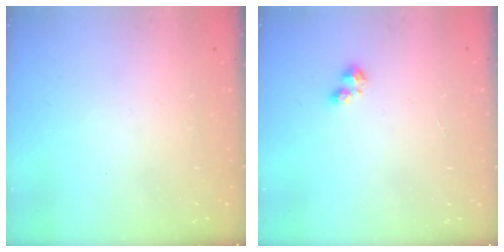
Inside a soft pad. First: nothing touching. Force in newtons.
{"total": 2.3, "press": 2.3, "slide": 0.4}